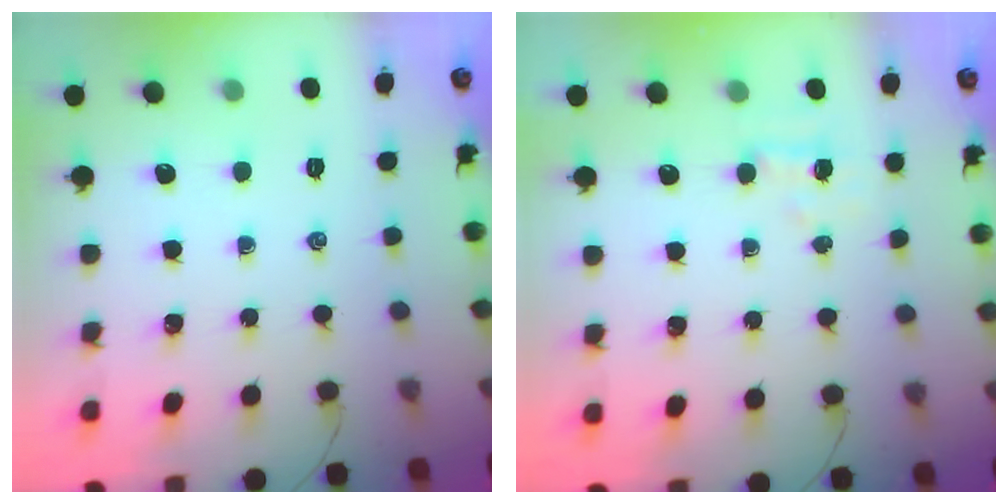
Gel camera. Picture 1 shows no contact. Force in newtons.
{"total": 2.7, "press": 2.6, "slide": 0.7}